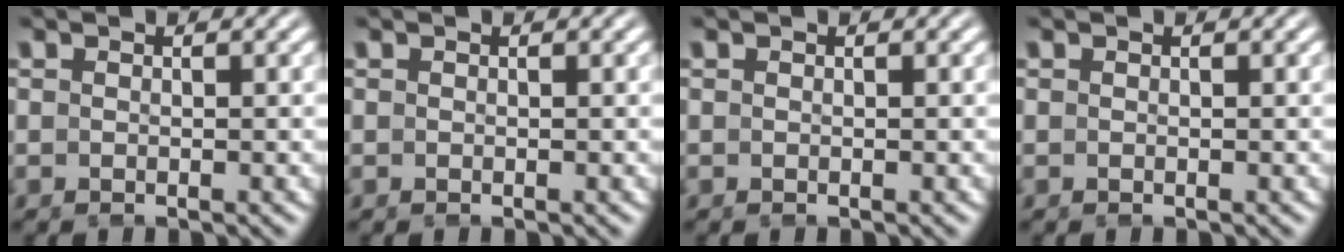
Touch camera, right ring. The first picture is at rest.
{"total": 0.0}
{"total": 0.0}
{"total": 0.0}